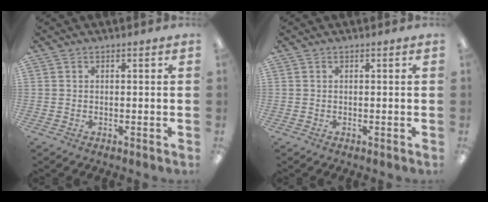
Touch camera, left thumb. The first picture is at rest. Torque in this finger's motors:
{"motor_torque": [-0.09, 0.09, 0.03, 0.18, 0.00]}